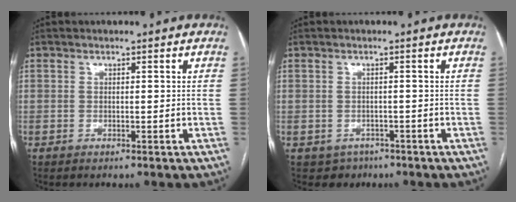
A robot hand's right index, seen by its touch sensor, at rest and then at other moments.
{"total": 2.8, "force": [-1.5, 2.3, 0.1], "torque": [-0.001, 0.007, -0.016]}